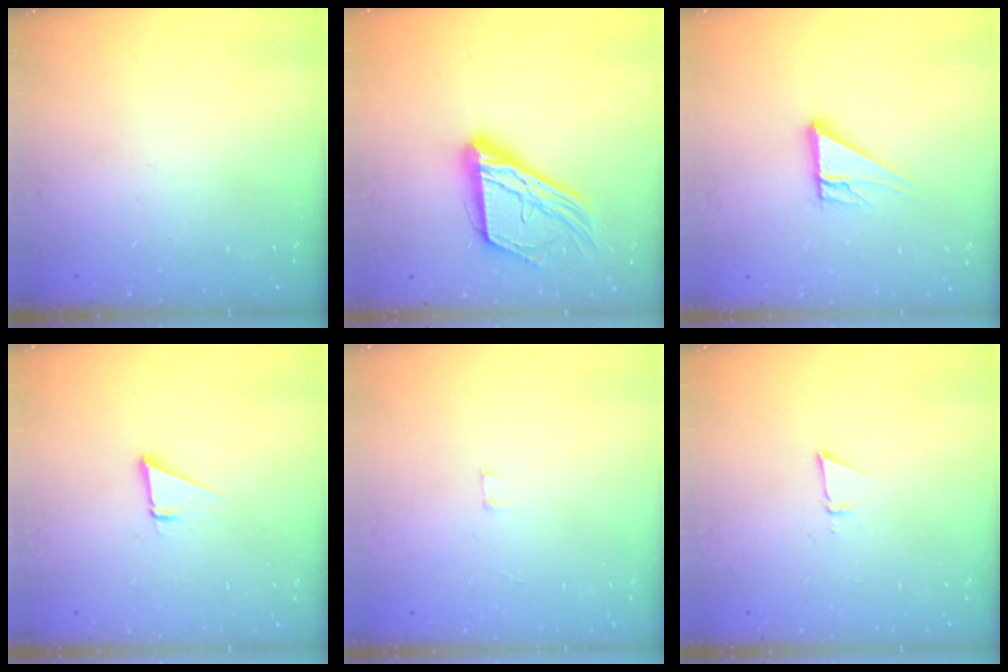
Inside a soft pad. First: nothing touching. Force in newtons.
{"total": 17.9, "press": 17.8, "slide": 1.5}
{"total": 8.5, "press": 8.4, "slide": 0.8}
{"total": 1.9, "press": 1.9, "slide": 0.0}
{"total": 1.8, "press": 1.8, "slide": 0.1}
{"total": 3.0, "press": 2.9, "slide": 0.8}